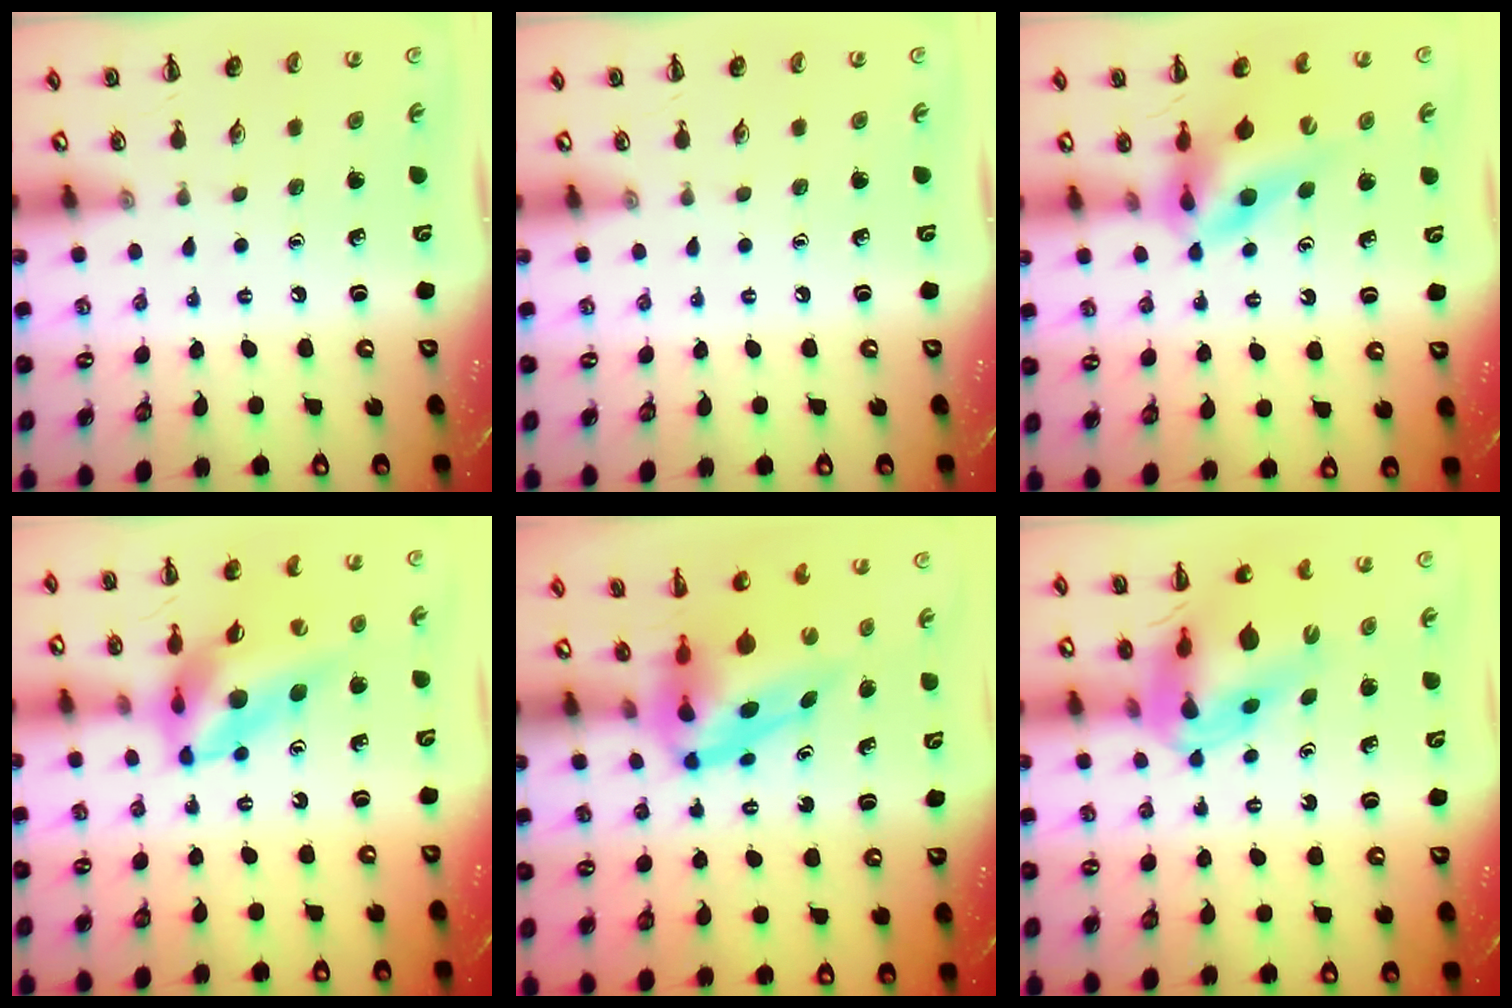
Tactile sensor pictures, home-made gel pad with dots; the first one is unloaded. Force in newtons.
{"total": 0.0}
{"total": 10.9, "press": 10.3, "slide": 3.5}
{"total": 13.2, "press": 12.5, "slide": 4.3}
{"total": 7.0, "press": 6.8, "slide": 1.8}
{"total": 11.6, "press": 11.0, "slide": 3.6}